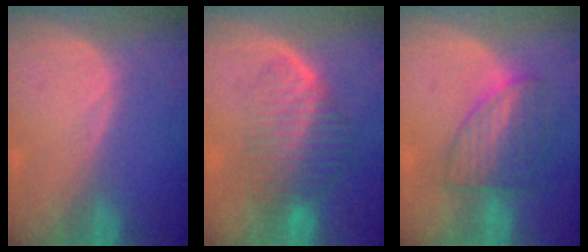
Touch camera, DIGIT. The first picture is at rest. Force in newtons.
{"total": 6.8, "press": 6.5, "slide": 1.8}
{"total": 5.9, "press": 5.8, "slide": 0.3}